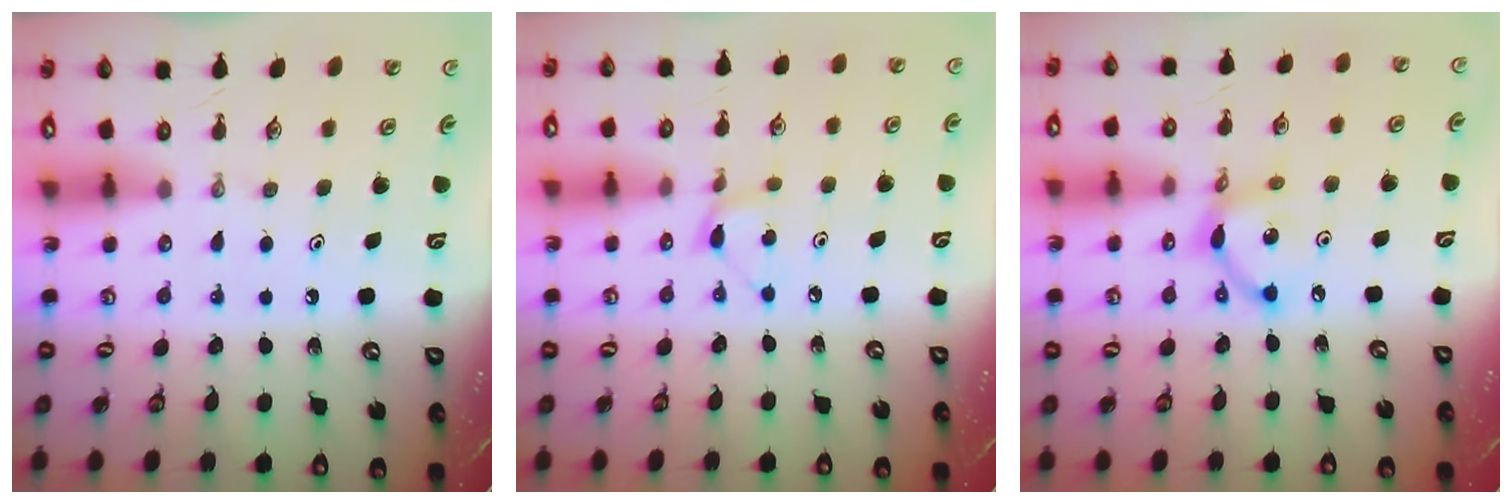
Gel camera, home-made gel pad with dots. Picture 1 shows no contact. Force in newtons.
{"total": 4.7, "press": 4.7, "slide": 0.6}
{"total": 9.3, "press": 9.3, "slide": 0.7}